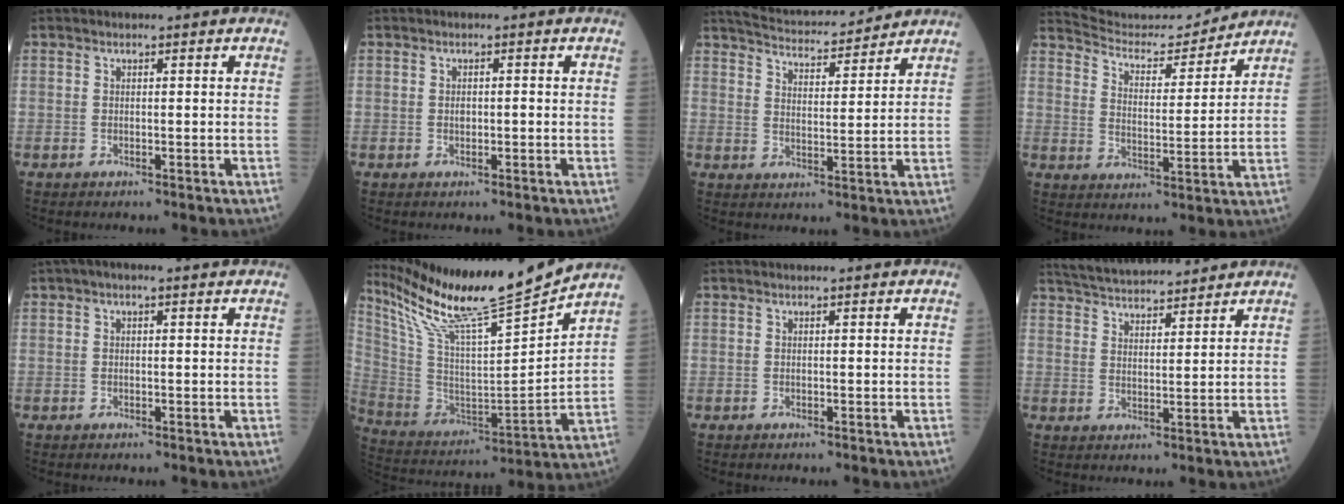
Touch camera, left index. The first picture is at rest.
{"total": 1.0, "force": [0.0, 0.5, 0.9], "torque": [-0.017, 0.001, 0.001]}
{"total": 13.3, "force": [12.6, 1.9, 3.8], "torque": [-0.069, 0.020, 0.193]}
{"total": 11.9, "force": [11.8, 0.5, 1.5], "torque": [-0.035, 0.005, 0.190]}
{"total": 2.9, "force": [1.5, 0.9, 2.3], "torque": [-0.047, 0.023, 0.022]}
{"total": 19.5, "force": [17.2, -1.3, 9.1], "torque": [-0.175, -0.038, 0.302]}
{"total": 0.0}
{"total": 12.5, "force": [11.6, 1.9, 4.1], "torque": [-0.075, 0.028, 0.187]}